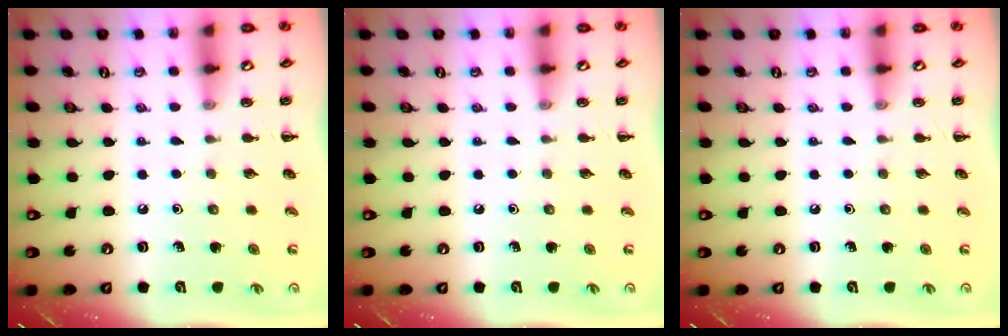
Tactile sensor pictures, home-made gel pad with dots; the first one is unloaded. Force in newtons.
{"total": 0.0}
{"total": 0.0}